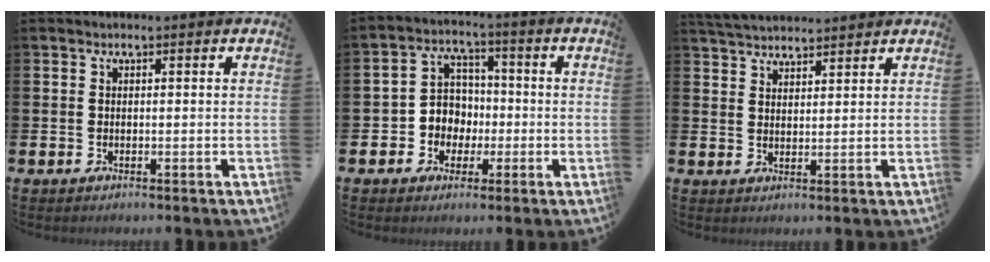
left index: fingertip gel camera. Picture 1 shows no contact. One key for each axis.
{"total": 5.1, "fx": -0.6, "fy": 5.0, "fz": 1.3, "tx": -0.047, "ty": 0.005, "tz": -0.016}
{"total": 3.9, "fx": 3.8, "fy": 0.5, "fz": 0.4, "tx": -0.027, "ty": -0.012, "tz": 0.073}